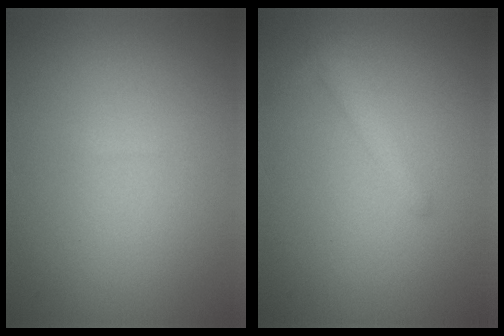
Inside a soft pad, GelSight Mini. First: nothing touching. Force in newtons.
{"total": 1.5, "press": 1.5, "slide": 0.1}